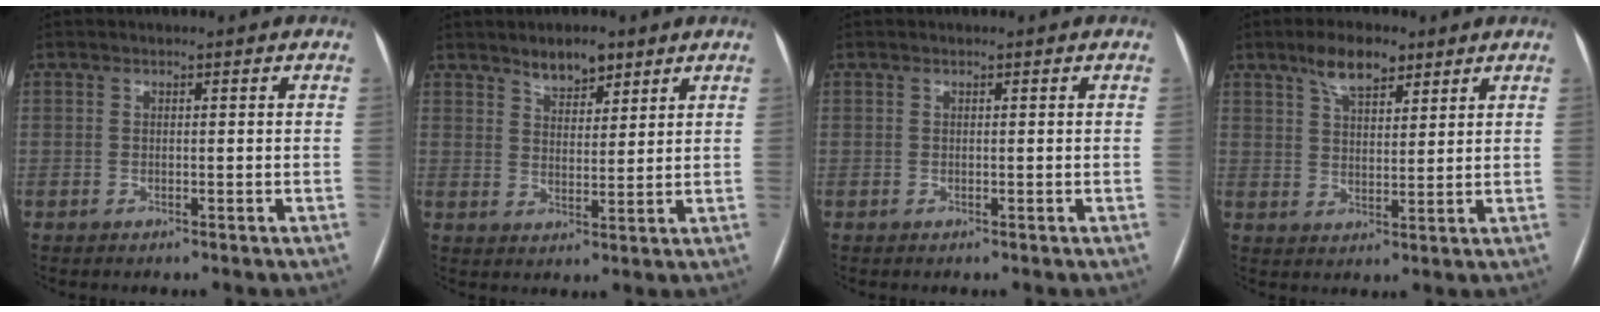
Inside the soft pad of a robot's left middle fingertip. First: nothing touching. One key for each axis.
{"total": 4.9, "fx": 3.7, "fy": 2.0, "fz": 2.4, "tx": -0.040, "ty": 0.002, "tz": 0.066}
{"total": 0.0}
{"total": 6.6, "fx": 4.5, "fy": 2.6, "fz": 4.1, "tx": -0.075, "ty": 0.012, "tz": 0.081}